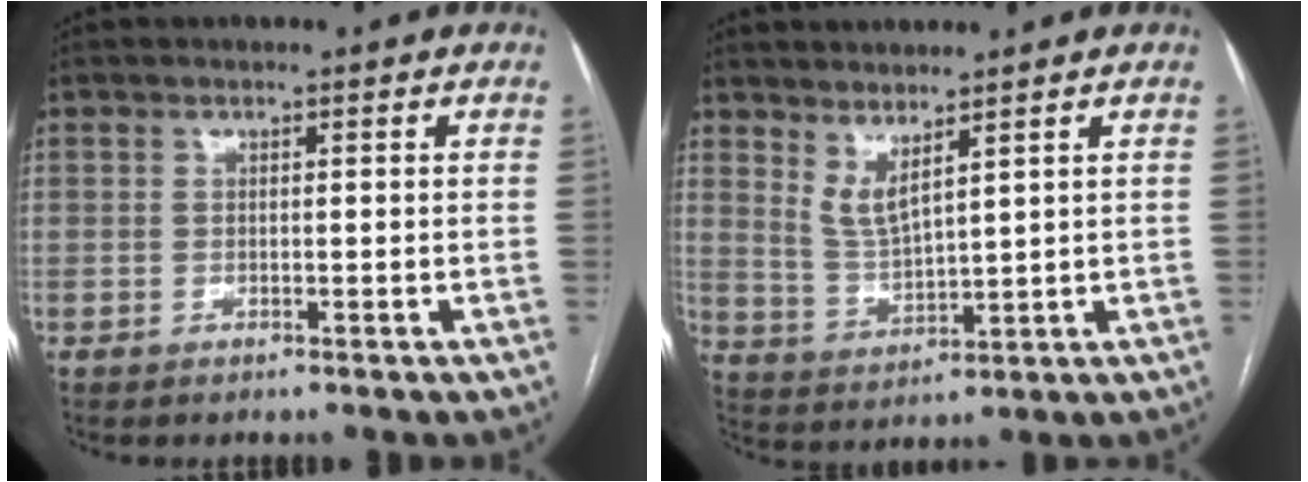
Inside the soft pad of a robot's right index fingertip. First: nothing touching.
{"total": 4.4, "force": [3.2, 0.6, 2.9], "torque": [-0.065, -0.020, 0.077]}